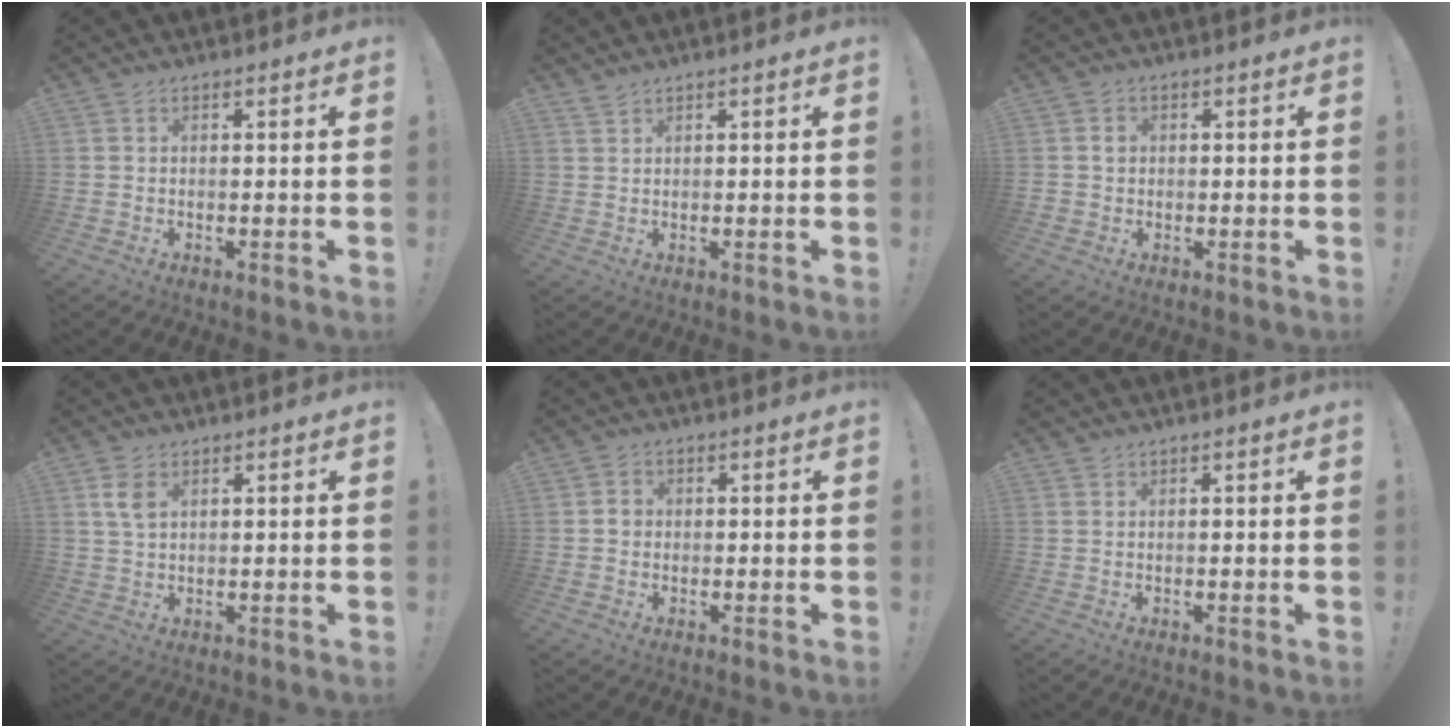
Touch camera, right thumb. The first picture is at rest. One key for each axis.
{"total": 1.4, "fx": 1.2, "fy": 0.2, "fz": 0.6, "tx": -0.020, "ty": 0.000, "tz": 0.025}
{"total": 2.2, "fx": 0.1, "fy": 2.0, "fz": 0.9, "tx": -0.002, "ty": 0.001, "tz": -0.002}
{"total": 5.8, "fx": 2.4, "fy": 3.5, "fz": 3.9, "tx": -0.077, "ty": -0.003, "tz": 0.044}
{"total": 2.1, "fx": -0.3, "fy": 1.9, "fz": 0.9, "tx": -0.010, "ty": 0.004, "tz": -0.007}
{"total": 0.6, "fx": 0.6, "fy": 0.2, "fz": 0.1, "tx": 0.000, "ty": -0.001, "tz": 0.011}